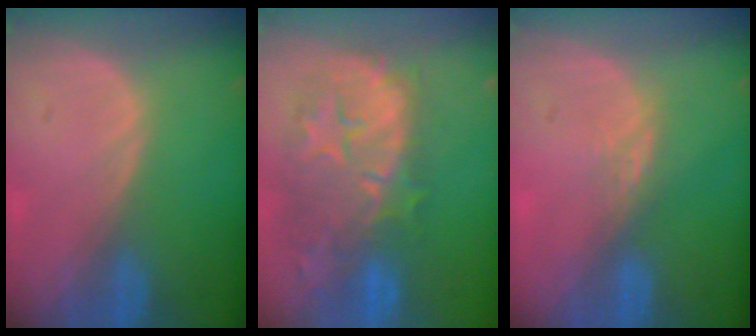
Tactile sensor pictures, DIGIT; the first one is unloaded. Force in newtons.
{"total": 11.4, "press": 10.5, "slide": 4.5}
{"total": 2.4, "press": 1.9, "slide": 1.4}